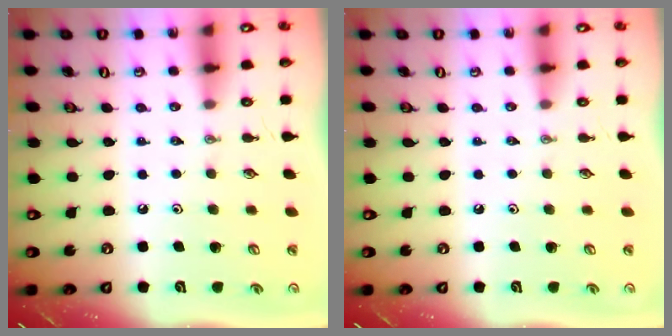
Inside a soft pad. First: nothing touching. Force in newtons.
{"total": 0.0}